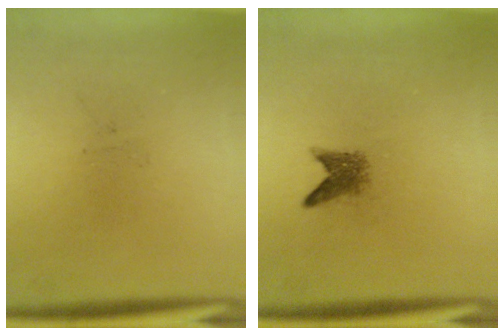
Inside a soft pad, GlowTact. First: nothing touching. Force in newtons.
{"total": 2.3}